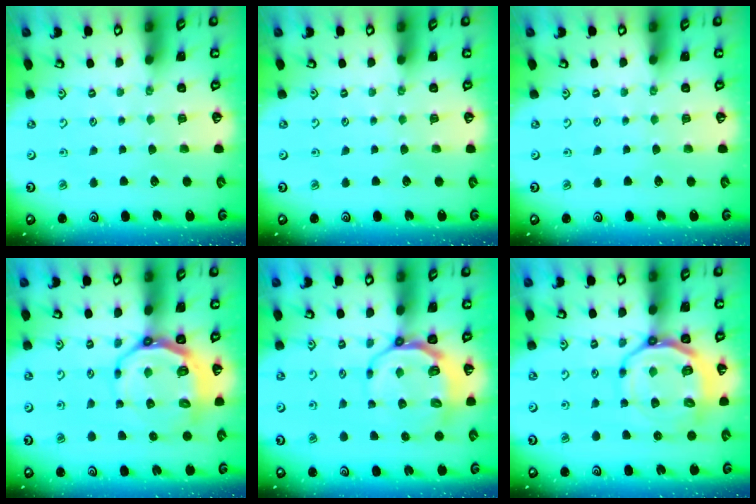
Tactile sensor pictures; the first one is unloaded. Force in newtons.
{"total": 0.0}
{"total": 0.0}
{"total": 10.0, "press": 9.2, "slide": 3.8}
{"total": 8.1, "press": 7.4, "slide": 3.4}
{"total": 14.1, "press": 13.7, "slide": 3.3}